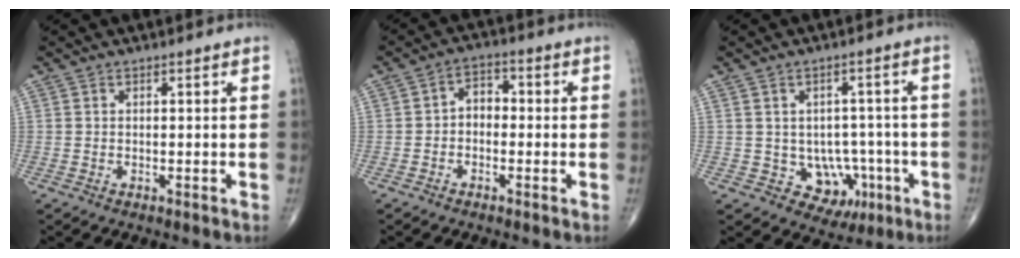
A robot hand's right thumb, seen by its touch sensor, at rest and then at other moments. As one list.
[{"total": 4.0, "force": [-0.7, 3.0, 2.6], "torque": [-0.024, 0.020, -0.026]}, {"total": 8.1, "force": [-2.2, 6.7, 3.9], "torque": [-0.010, 0.022, -0.017]}]